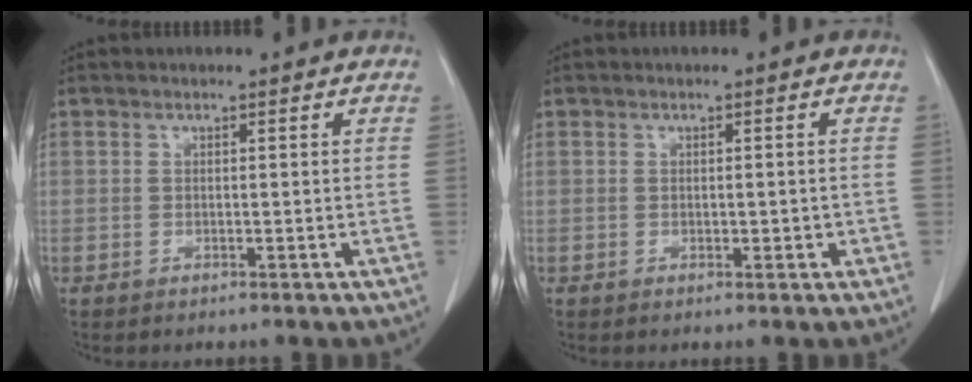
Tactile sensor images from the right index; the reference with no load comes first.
{"total": 1.3, "force": [-0.2, 0.7, 1.0], "torque": [-0.012, 0.000, 0.001]}